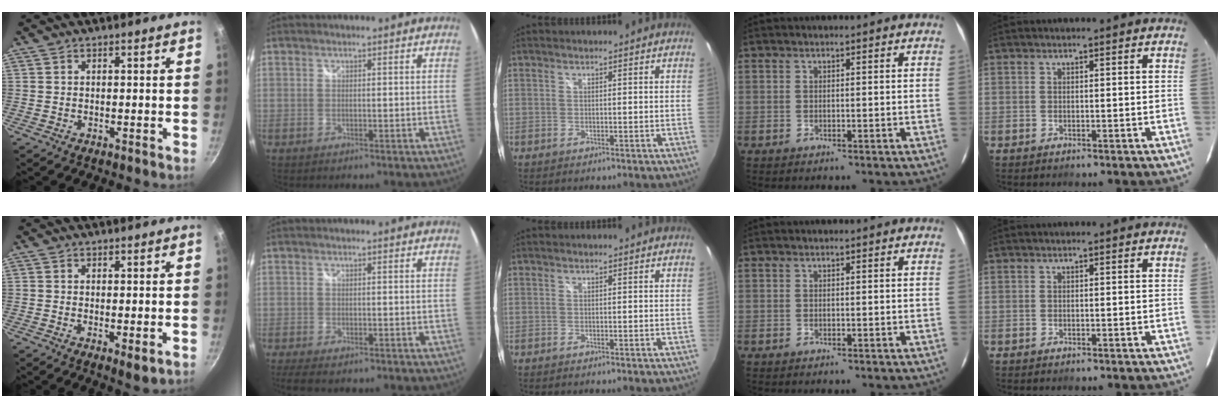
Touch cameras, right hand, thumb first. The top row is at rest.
{"thumb": {"total": 2.6, "force": [0.2, 1.0, 2.4], "torque": [-0.037, -0.013, 0.002]}, "index": {"total": 5.1, "force": [-3.9, 1.6, 2.9], "torque": [-0.072, -0.022, -0.069]}}